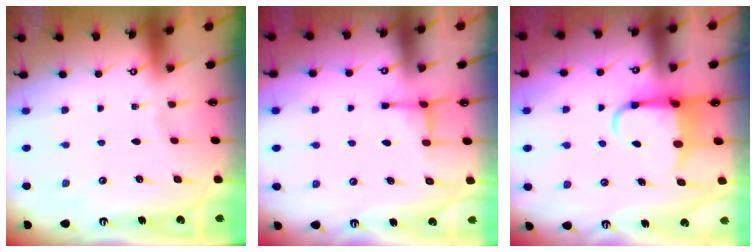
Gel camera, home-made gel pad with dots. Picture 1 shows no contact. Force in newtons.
{"total": 3.6, "press": 3.5, "slide": 0.7}
{"total": 5.9, "press": 5.8, "slide": 1.0}